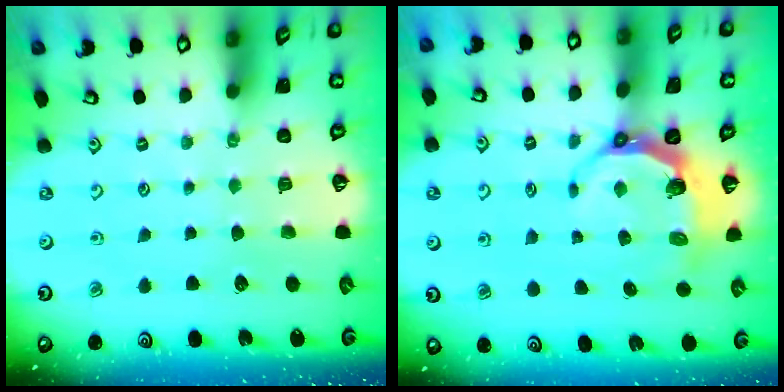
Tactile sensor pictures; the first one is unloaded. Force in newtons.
{"total": 6.2, "press": 5.3, "slide": 3.2}